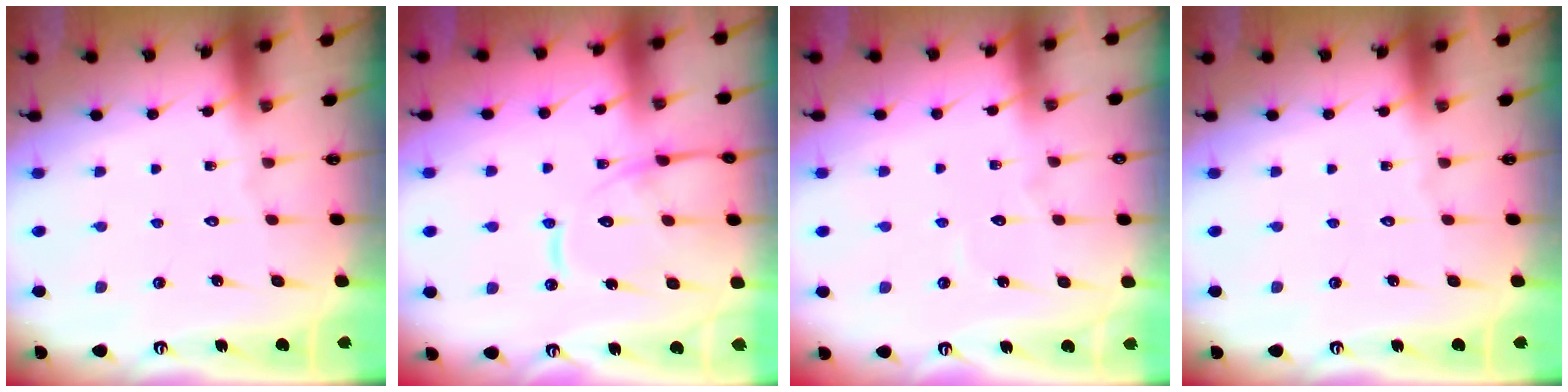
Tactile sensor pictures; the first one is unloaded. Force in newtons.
{"total": 15.5, "press": 15.4, "slide": 1.4}
{"total": 2.9, "press": 2.9, "slide": 0.3}
{"total": 0.0}